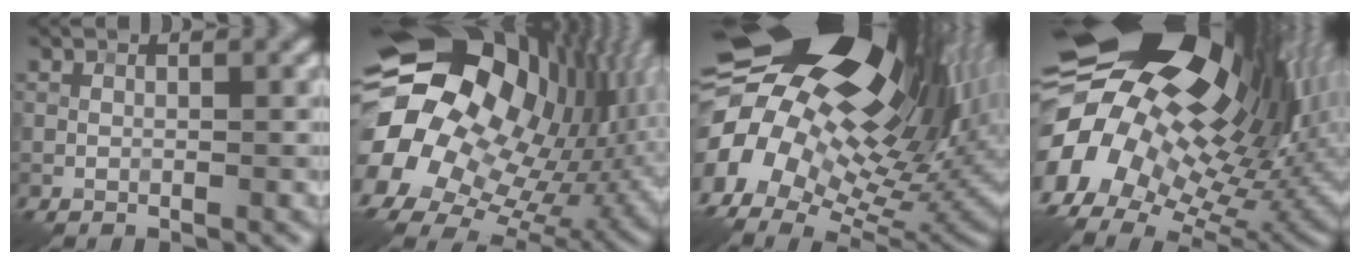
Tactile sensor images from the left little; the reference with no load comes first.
{"total": 22.1, "force": [0.5, 18.1, 12.7], "torque": [-0.242, -0.006, 0.000]}
{"total": 20.1, "force": [4.3, 12.5, 15.2], "torque": [-0.279, 0.017, 0.082]}
{"total": 18.7, "force": [2.8, 12.2, 13.8], "torque": [-0.227, -0.015, 0.066]}